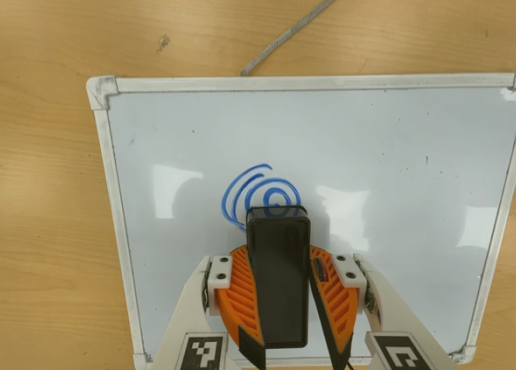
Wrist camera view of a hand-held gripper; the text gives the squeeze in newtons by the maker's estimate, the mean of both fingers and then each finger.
{"total": 14.5, "left": 15.3, "right": 13.7}